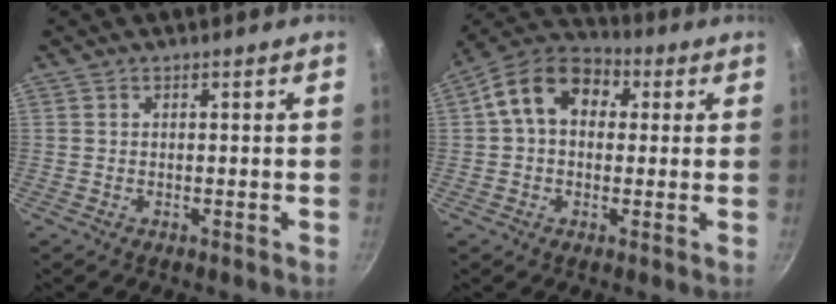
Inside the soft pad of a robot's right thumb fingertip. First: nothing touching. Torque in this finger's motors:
{"motor_torque": [1.46, 1.50, 0.47, -0.39, 0.35]}